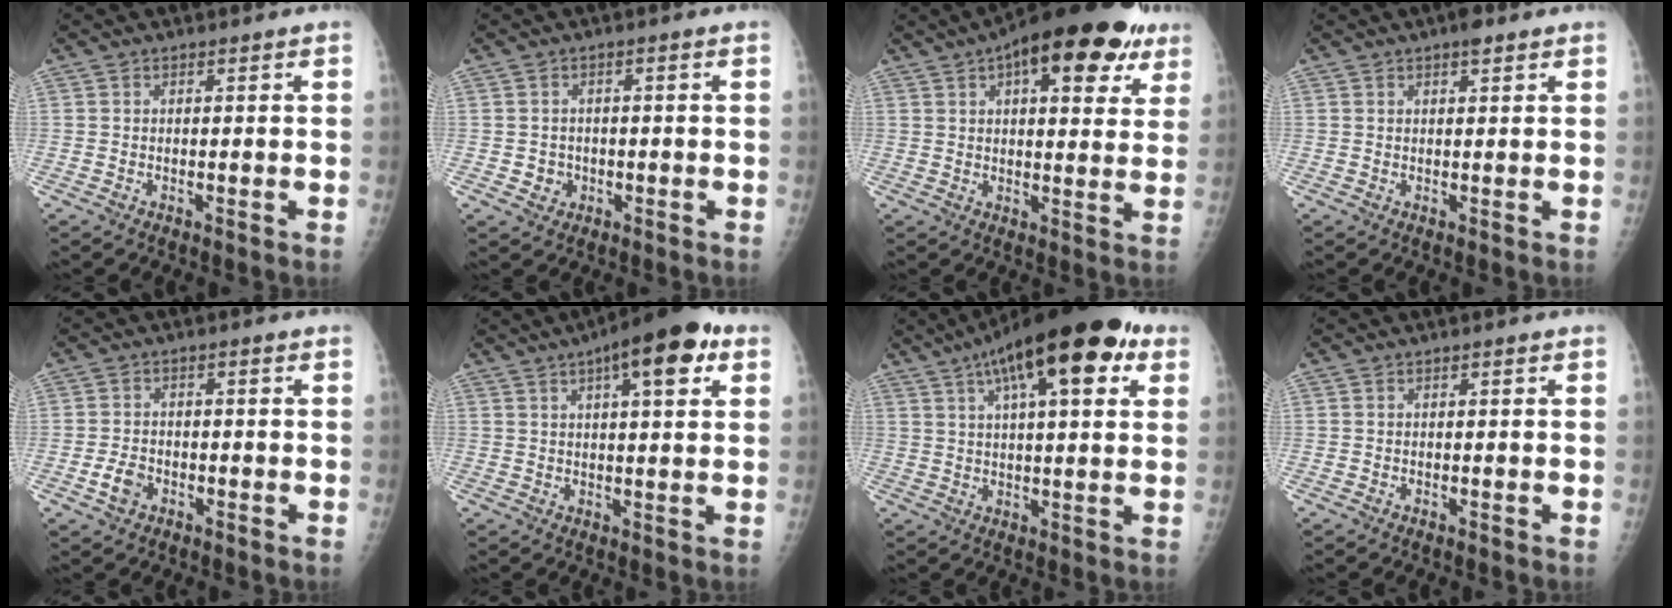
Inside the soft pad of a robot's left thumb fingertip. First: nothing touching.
{"total": 2.6, "force": [-0.9, 2.4, 0.3], "torque": [0.013, 0.006, -0.010]}
{"total": 19.5, "force": [9.9, 8.2, 14.7], "torque": [-0.179, -0.004, 0.135]}
{"total": 2.3, "force": [1.5, 0.8, 1.6], "torque": [-0.017, -0.004, 0.019]}
{"total": 3.6, "force": [-1.9, 2.6, 1.7], "torque": [-0.028, 0.014, -0.032]}
{"total": 12.8, "force": [6.0, 4.0, 10.6], "torque": [-0.132, 0.001, 0.079]}
{"total": 19.7, "force": [9.4, 6.4, 16.1], "torque": [-0.232, 0.006, 0.139]}
{"total": 0.0}